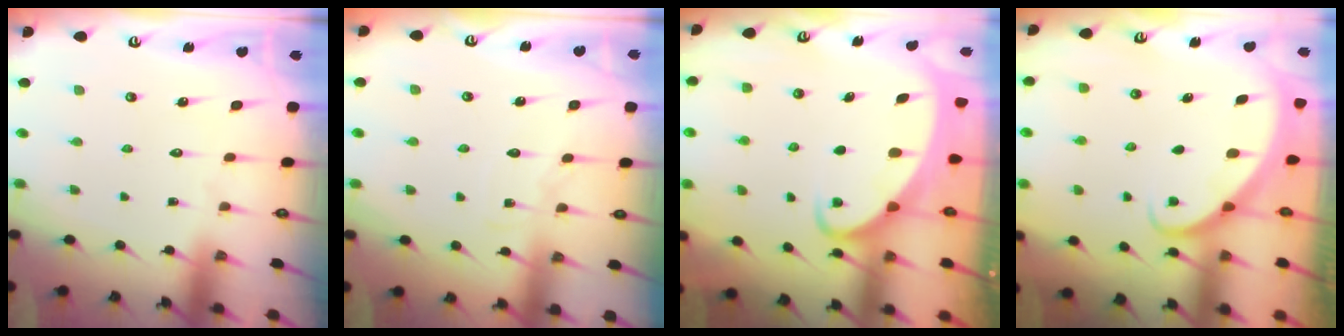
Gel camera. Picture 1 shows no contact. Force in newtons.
{"total": 4.4, "press": 4.3, "slide": 0.3}
{"total": 2.9, "press": 2.9, "slide": 0.4}
{"total": 2.3, "press": 2.3, "slide": 0.1}